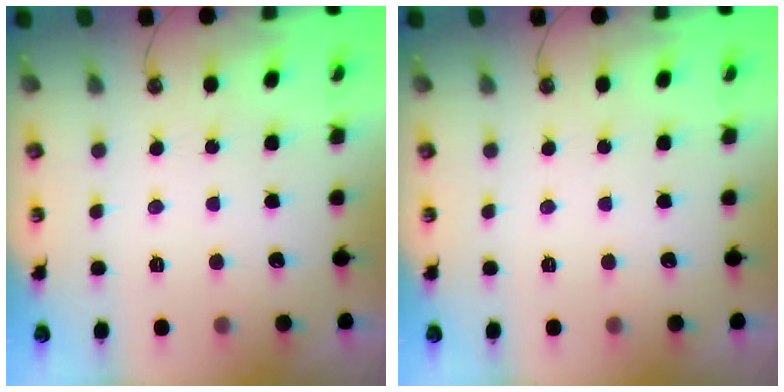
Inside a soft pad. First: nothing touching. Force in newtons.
{"total": 0.0}